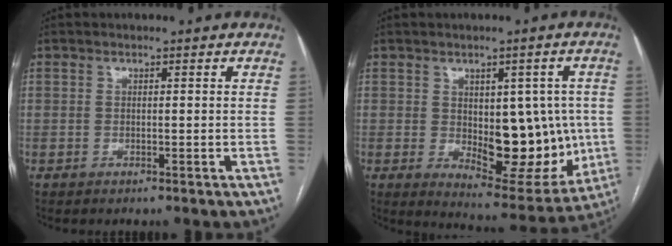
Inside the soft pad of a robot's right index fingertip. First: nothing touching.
{"total": 14.1, "force": [-0.7, 6.8, 12.3], "torque": [-0.147, 0.000, 0.013]}